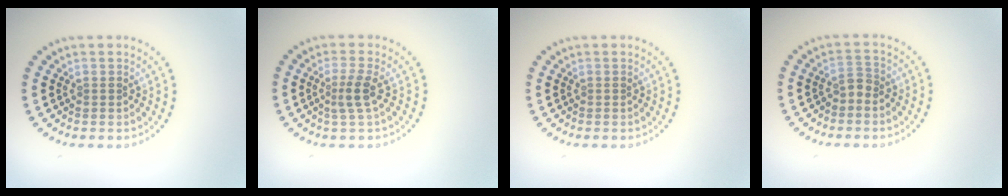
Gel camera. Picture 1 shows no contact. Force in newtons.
{"total": 2.0, "press": 1.5, "slide": 1.3}
{"total": 0.0}
{"total": 1.3, "press": 1.0, "slide": 0.9}